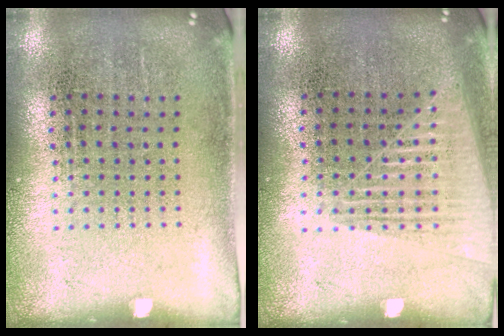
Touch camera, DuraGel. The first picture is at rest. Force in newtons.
{"total": 1.5, "press": 1.5, "slide": 0.4}